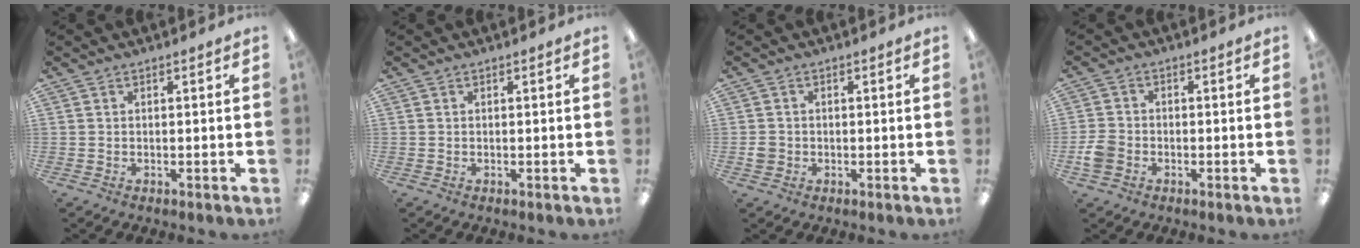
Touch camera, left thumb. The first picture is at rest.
{"total": 0.0}
{"total": 2.6, "force": [-0.5, 2.6, 0.4], "torque": [0.001, 0.000, -0.012]}
{"total": 4.7, "force": [-1.8, 3.8, 2.1], "torque": [-0.022, 0.015, -0.031]}